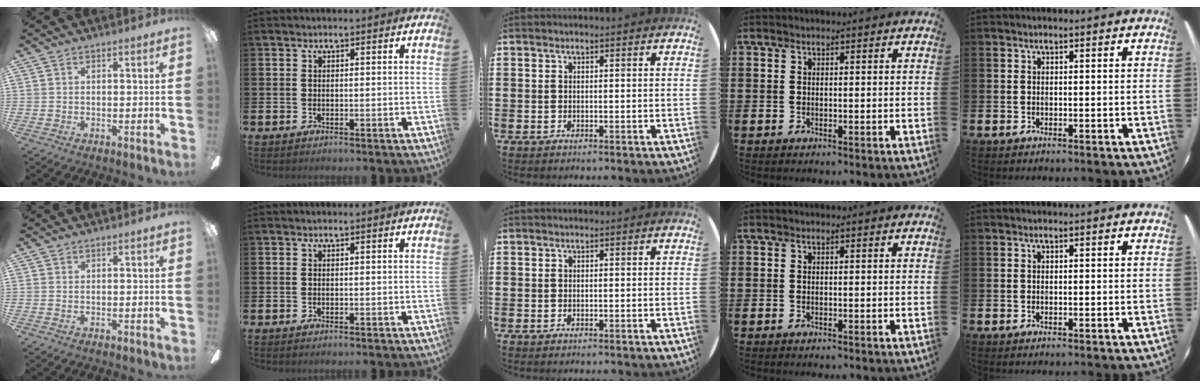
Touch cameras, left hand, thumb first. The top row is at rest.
{}